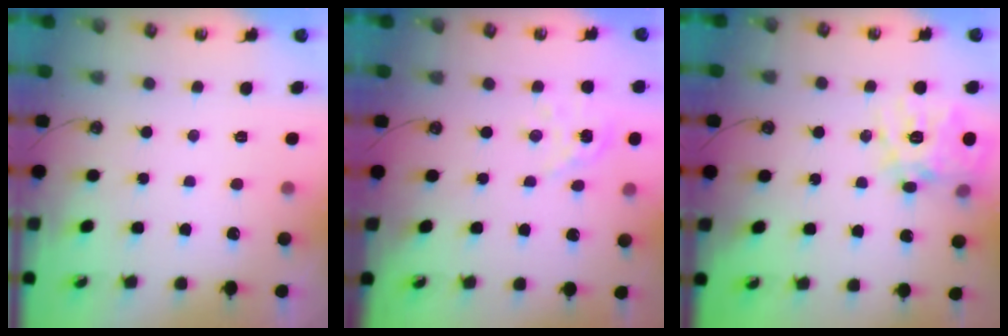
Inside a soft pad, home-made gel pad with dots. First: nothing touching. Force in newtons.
{"total": 3.7, "press": 3.7, "slide": 0.2}
{"total": 17.1, "press": 17.0, "slide": 1.9}